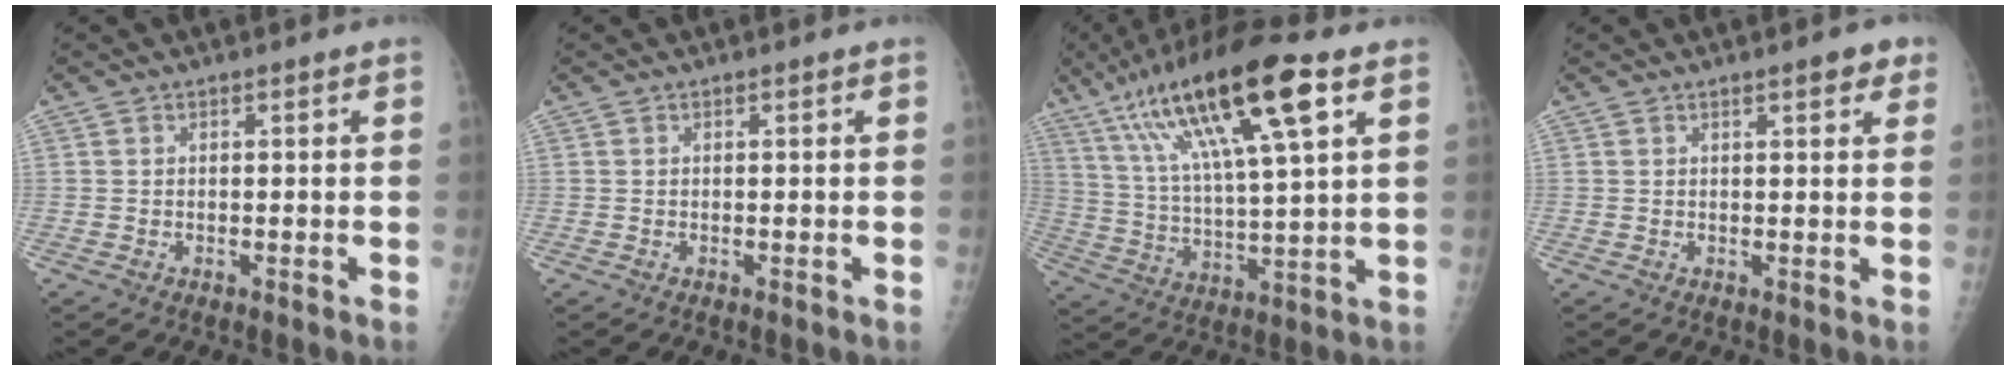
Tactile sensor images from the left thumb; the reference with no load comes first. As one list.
[{"total": 0.0}, {"total": 21.7, "force": [10.9, 4.6, 18.2], "torque": [-0.329, -0.010, 0.193]}, {"total": 3.4, "force": [2.1, 1.0, 2.5], "torque": [-0.021, -0.005, 0.022]}]